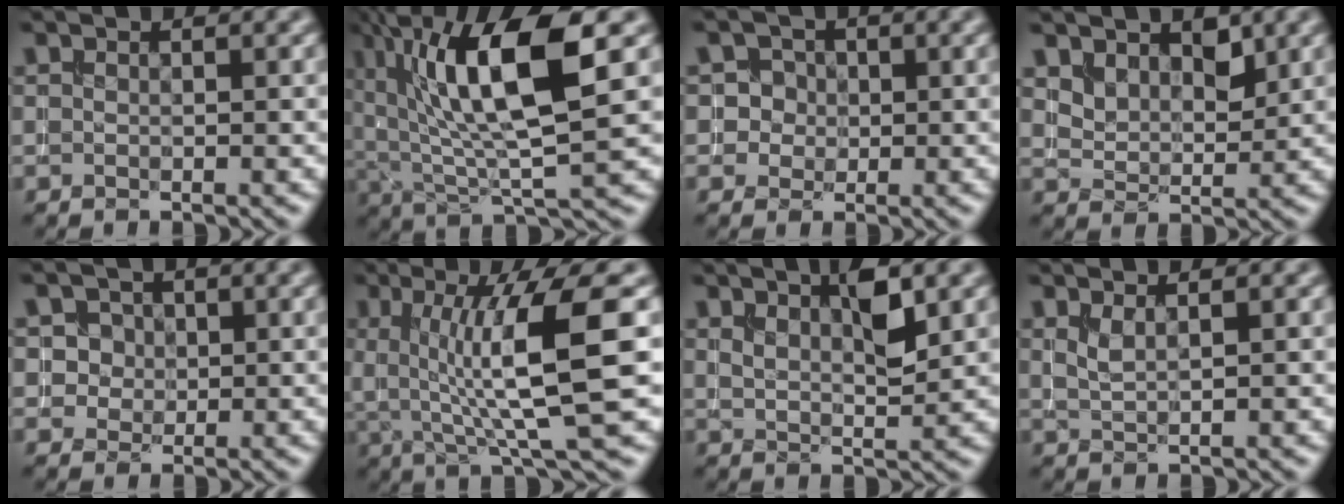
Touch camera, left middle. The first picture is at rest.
{"total": 11.5, "force": [4.1, 3.2, 10.2], "torque": [-0.183, 0.003, 0.077]}
{"total": 2.8, "force": [0.7, 2.6, 0.9], "torque": [0.007, 0.010, 0.006]}
{"total": 3.3, "force": [2.0, 2.0, 1.8], "torque": [-0.038, -0.015, 0.038]}
{"total": 2.9, "force": [1.0, 2.5, 1.1], "torque": [-0.013, 0.005, 0.018]}
{"total": 9.4, "force": [0.9, 1.8, 9.1], "torque": [-0.135, -0.006, 0.019]}
{"total": 3.7, "force": [1.9, 1.1, 2.9], "torque": [-0.053, -0.004, 0.034]}
{"total": 1.5, "force": [0.9, 0.5, 1.2], "torque": [-0.024, 0.000, 0.018]}